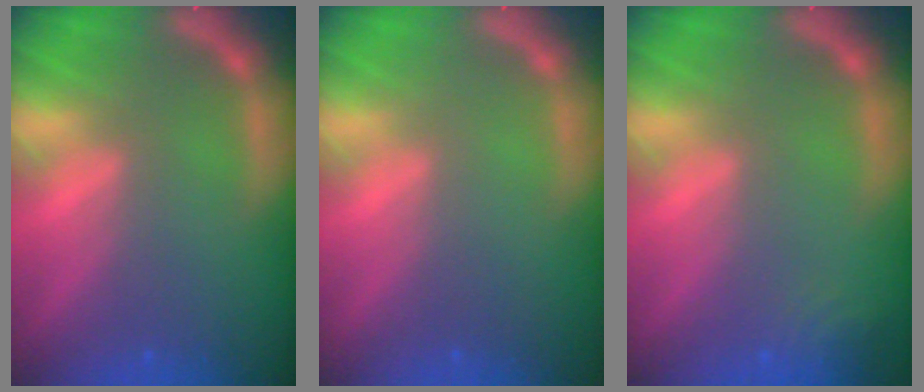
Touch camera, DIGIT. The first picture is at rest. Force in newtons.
{"total": 0.0}
{"total": 2.4}